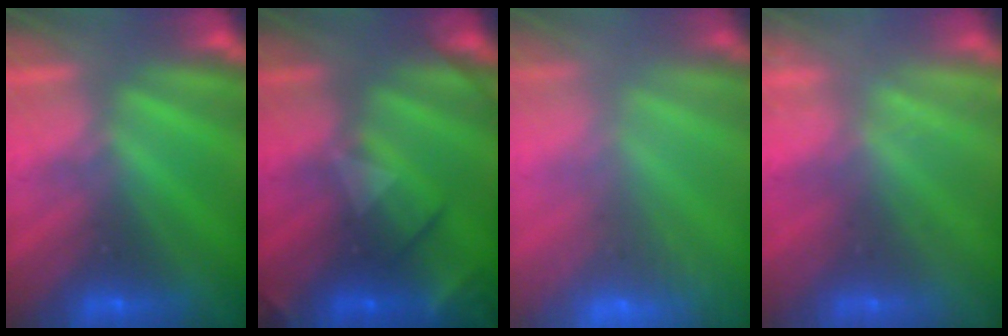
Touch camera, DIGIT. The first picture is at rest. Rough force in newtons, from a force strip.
{"total": 2.4}
{"total": 6.3}
{"total": 2.3}